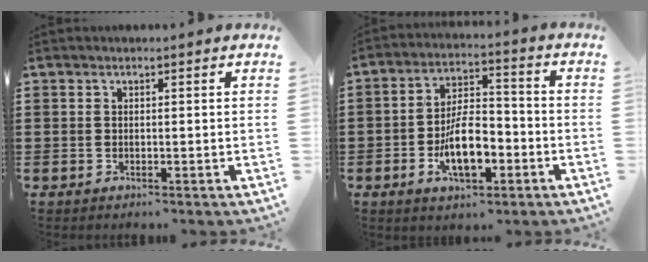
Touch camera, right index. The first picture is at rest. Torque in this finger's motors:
{"motor_torque": [1.57, 0.57, 0.86, 0.21]}